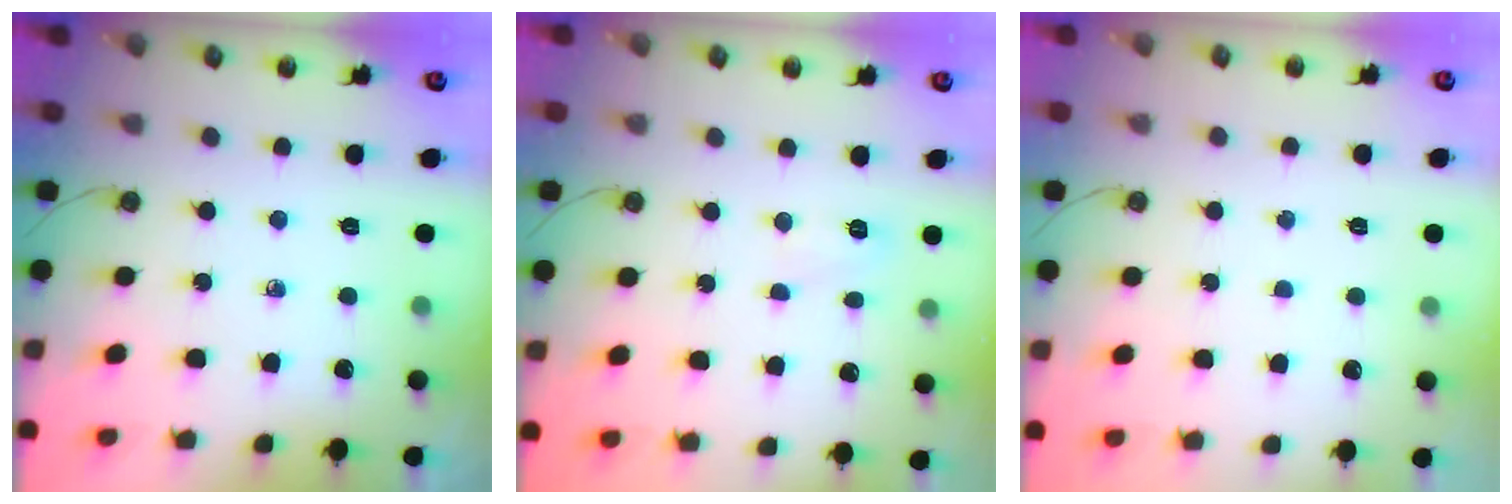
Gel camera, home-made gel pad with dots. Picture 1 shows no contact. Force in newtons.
{"total": 13.2, "press": 6.2, "slide": 11.6}
{"total": 1.3, "press": 1.3, "slide": 0.1}